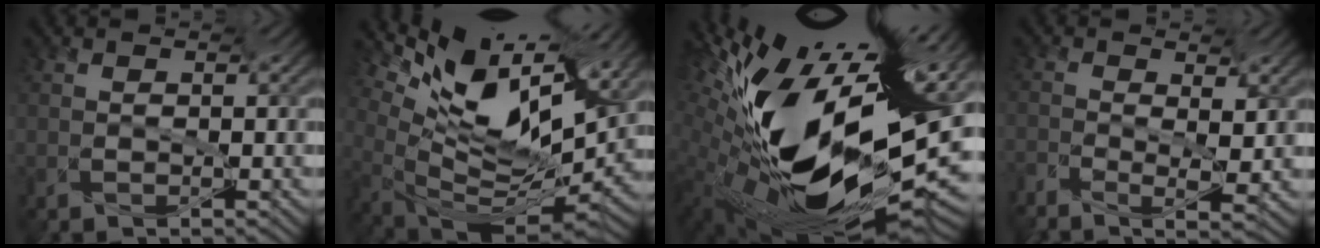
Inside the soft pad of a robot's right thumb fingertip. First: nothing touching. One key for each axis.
{"total": 11.6, "fx": 5.8, "fy": 3.9, "fz": 9.2, "tx": -0.178, "ty": 0.009, "tz": 0.114}
{"total": 17.6, "fx": 1.6, "fy": 7.9, "fz": 15.7, "tx": -0.268, "ty": -0.015, "tz": 0.035}
{"total": 5.0, "fx": -1.0, "fy": 2.6, "fz": 4.2, "tx": -0.084, "ty": -0.011, "tz": -0.011}